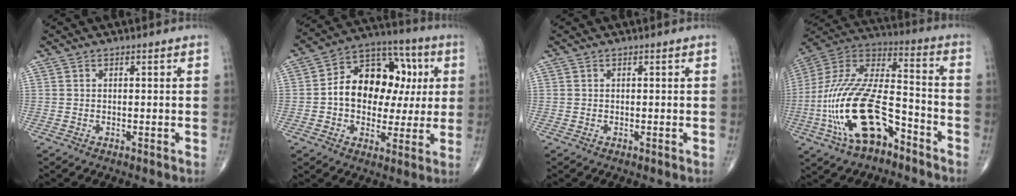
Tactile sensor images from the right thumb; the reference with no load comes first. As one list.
[{"total": 17.5, "force": [1.5, 12.4, 12.1], "torque": [-0.138, 0.032, 0.018]}, {"total": 0.0}, {"total": 23.2, "force": [-9.4, 10.6, 18.3], "torque": [-0.381, 0.056, -0.168]}]